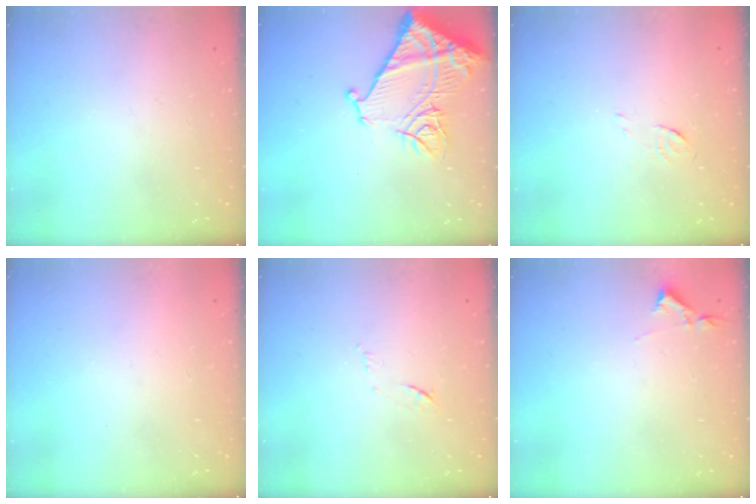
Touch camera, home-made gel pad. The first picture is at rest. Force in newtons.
{"total": 17.0, "press": 16.8, "slide": 2.0}
{"total": 3.9, "press": 3.7, "slide": 1.2}
{"total": 1.5, "press": 1.5, "slide": 0.1}
{"total": 6.2, "press": 6.2, "slide": 0.9}
{"total": 2.9, "press": 2.9, "slide": 0.5}